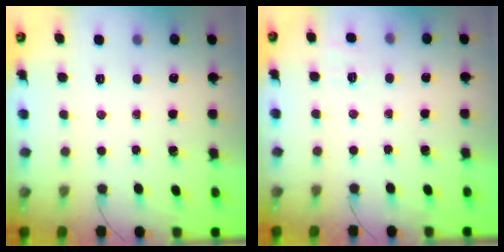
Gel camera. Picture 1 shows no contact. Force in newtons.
{"total": 4.5, "press": 4.1, "slide": 1.7}